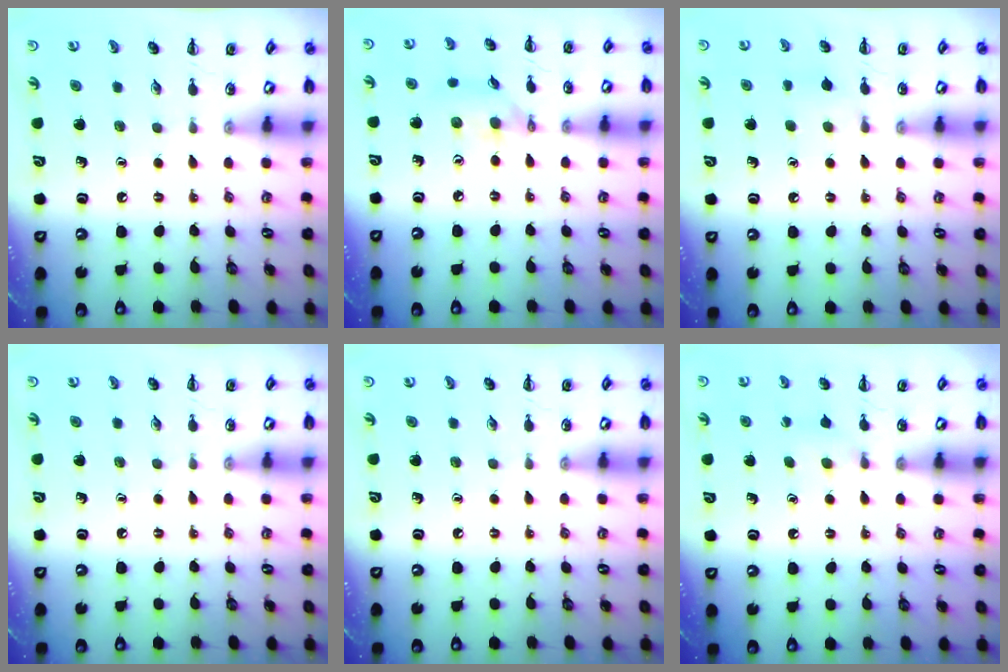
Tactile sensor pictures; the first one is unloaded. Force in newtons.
{"total": 9.3, "press": 9.3, "slide": 1.2}
{"total": 7.0, "press": 6.6, "slide": 2.1}
{"total": 0.0}
{"total": 0.0}
{"total": 5.9, "press": 5.7, "slide": 1.6}